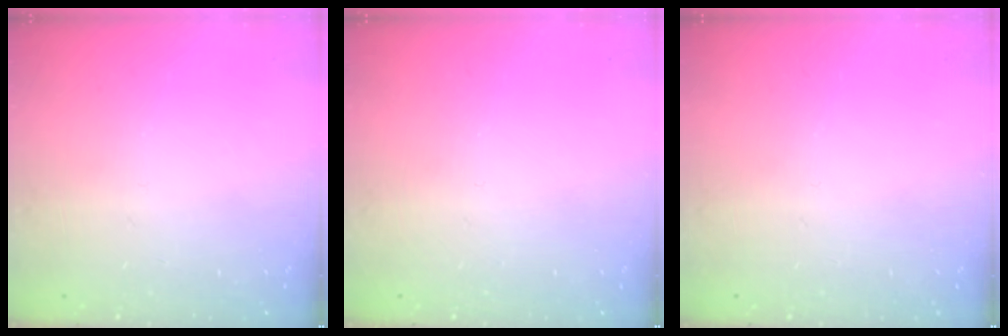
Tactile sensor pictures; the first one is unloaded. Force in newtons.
{"total": 0.0}
{"total": 0.0}